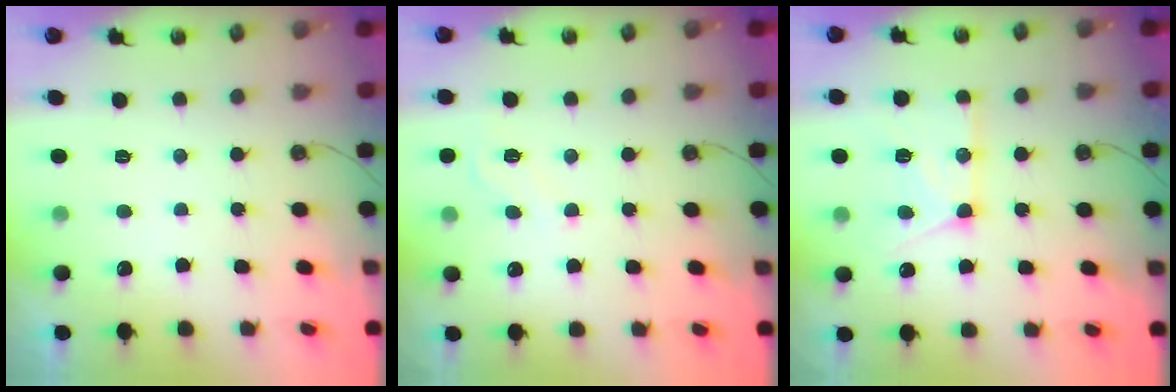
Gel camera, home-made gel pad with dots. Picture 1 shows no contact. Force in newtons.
{"total": 3.8, "press": 3.8, "slide": 0.6}
{"total": 15.0, "press": 14.9, "slide": 1.7}